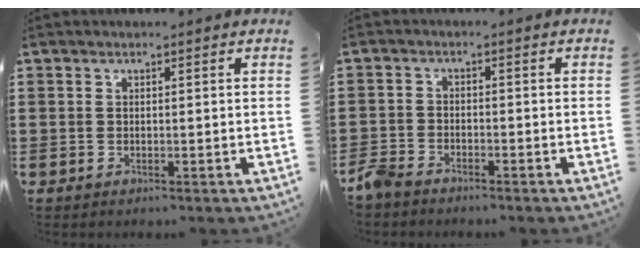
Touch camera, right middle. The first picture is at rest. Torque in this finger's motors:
{"motor_torque": [1.00, 0.90, 0.17, 0.13]}